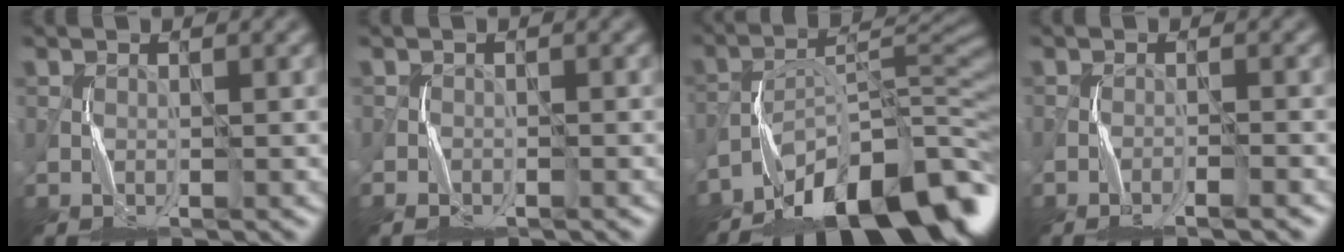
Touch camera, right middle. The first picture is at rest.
{"total": 0.9, "force": [-0.8, 0.5, -0.1], "torque": [0.005, -0.002, -0.018]}
{"total": 13.1, "force": [-9.5, 4.0, 8.0], "torque": [-0.122, 0.014, -0.164]}
{"total": 2.0, "force": [-1.6, 0.1, 1.1], "torque": [-0.017, 0.000, -0.033]}